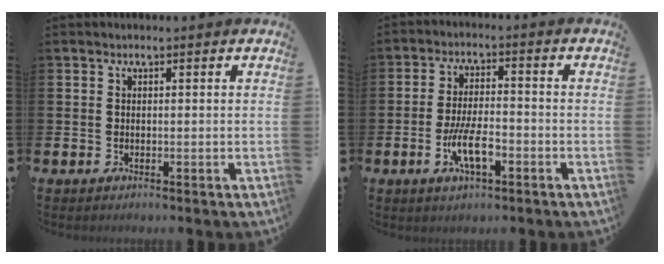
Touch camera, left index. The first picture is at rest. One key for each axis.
{"total": 6.2, "fx": -2.2, "fy": 2.3, "fz": 5.3, "tx": -0.098, "ty": 0.003, "tz": -0.041}